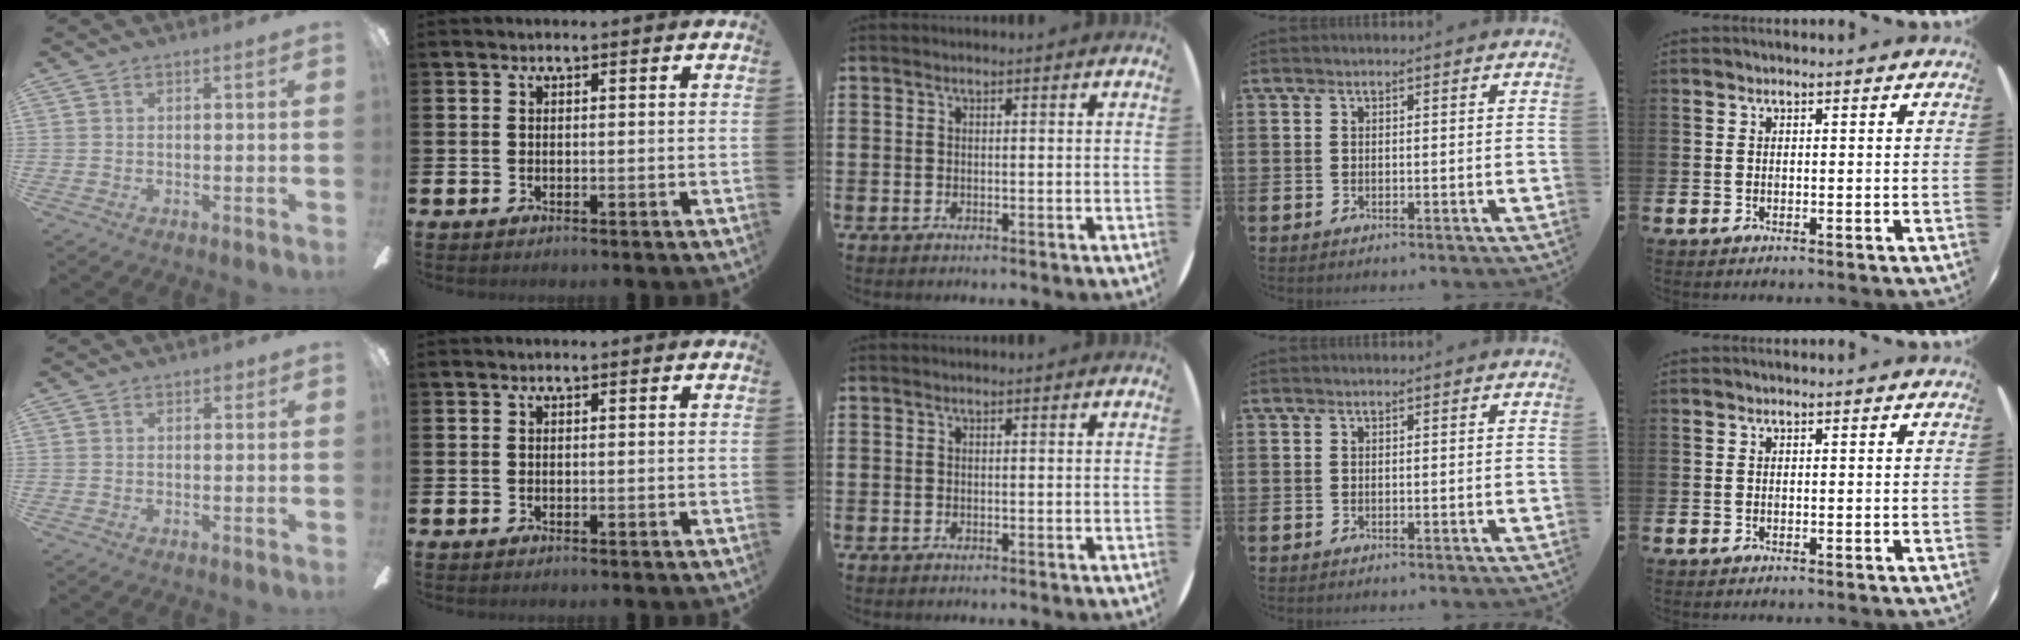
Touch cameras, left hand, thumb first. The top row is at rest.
{"thumb": {"total": 1.4, "force": [0.8, 0.9, 0.6], "torque": [-0.004, 0.000, 0.012]}}